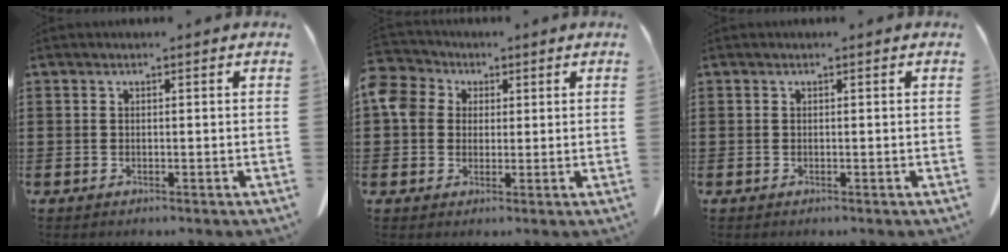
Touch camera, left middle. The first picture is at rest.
{"total": 5.7, "force": [1.7, 5.0, 2.1], "torque": [-0.078, 0.012, 0.028]}
{"total": 0.0}